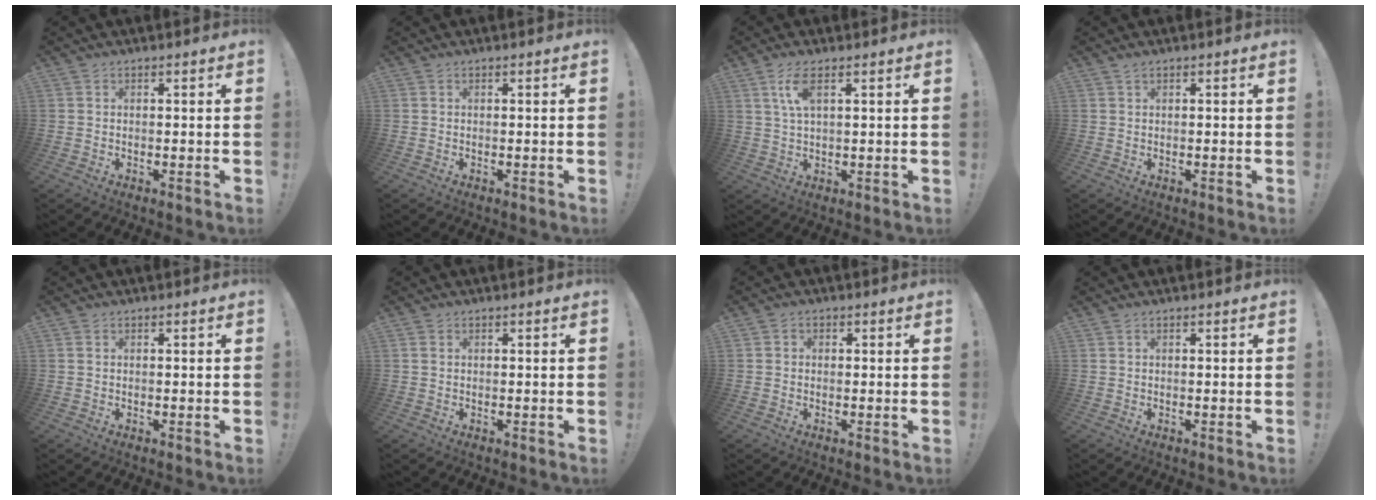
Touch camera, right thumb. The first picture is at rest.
{"total": 0.0}
{"total": 5.7, "force": [2.5, 1.9, 4.8], "torque": [-0.098, 0.003, 0.044]}
{"total": 0.7, "force": [0.6, 0.1, 0.4], "torque": [-0.001, -0.003, 0.009]}
{"total": 0.6, "force": [0.2, 0.5, 0.1], "torque": [-0.003, 0.004, 0.005]}
{"total": 0.8, "force": [0.4, 0.7, 0.2], "torque": [-0.005, 0.004, 0.008]}
{"total": 1.2, "force": [-0.3, 1.1, 0.5], "torque": [-0.008, 0.005, -0.005]}
{"total": 0.0}